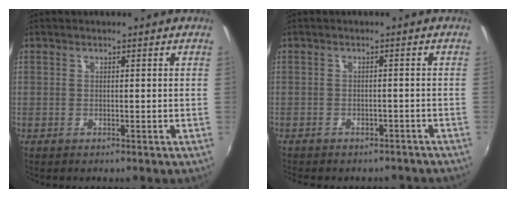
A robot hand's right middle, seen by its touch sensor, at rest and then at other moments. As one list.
[{"total": 7.2, "force": [-6.1, 2.8, 2.4], "torque": [-0.054, -0.013, -0.077]}]